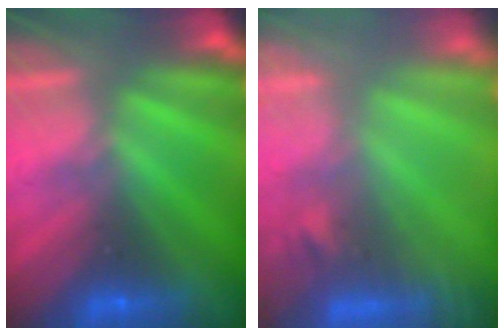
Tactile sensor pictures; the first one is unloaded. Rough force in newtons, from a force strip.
{"total": 5.7}